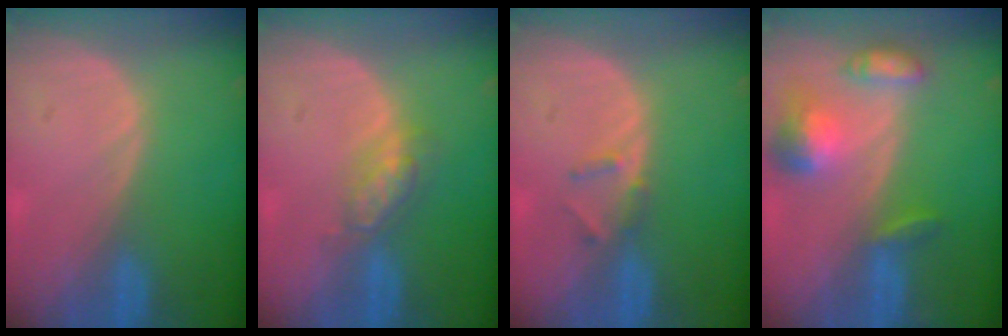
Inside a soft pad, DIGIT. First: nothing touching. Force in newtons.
{"total": 4.7, "press": 4.1, "slide": 2.2}
{"total": 1.9, "press": 1.7, "slide": 0.9}
{"total": 7.1, "press": 6.6, "slide": 2.6}